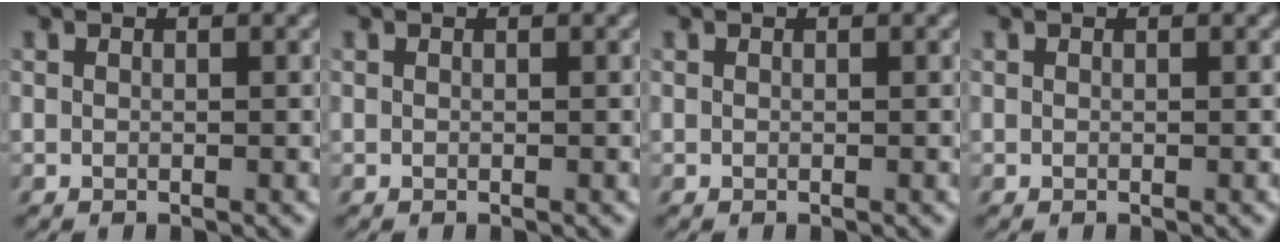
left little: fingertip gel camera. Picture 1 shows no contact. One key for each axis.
{"total": 0.0}
{"total": 0.0}
{"total": 0.0}